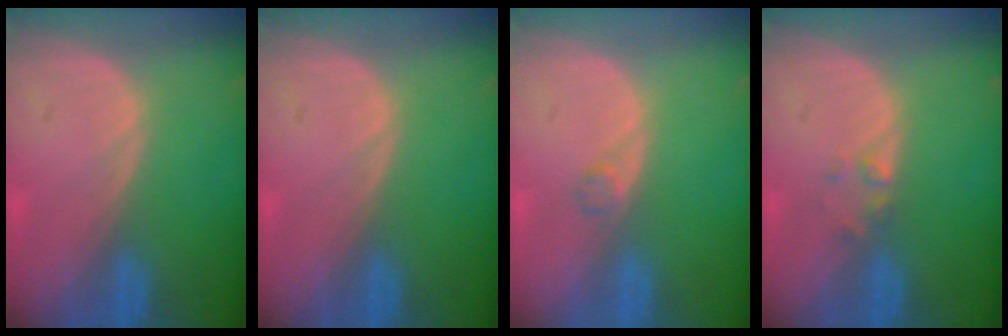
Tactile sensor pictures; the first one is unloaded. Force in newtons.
{"total": 0.0}
{"total": 1.2, "press": 1.2, "slide": 0.1}
{"total": 1.4, "press": 1.3, "slide": 0.2}